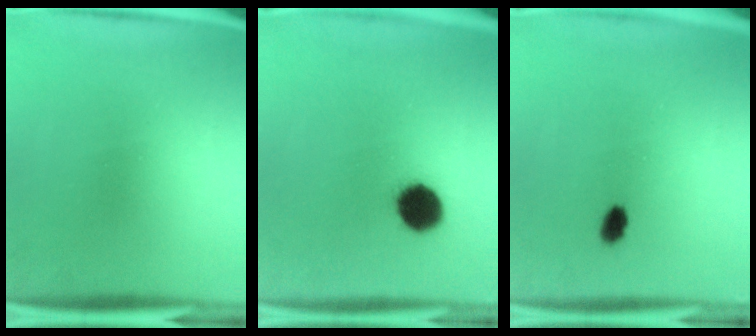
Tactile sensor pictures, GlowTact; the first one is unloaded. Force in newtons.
{"total": 8.9}
{"total": 2.3}